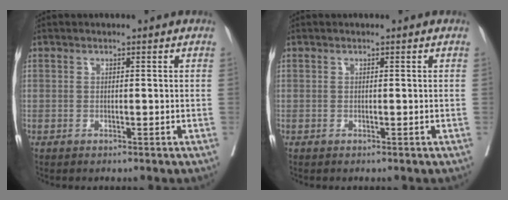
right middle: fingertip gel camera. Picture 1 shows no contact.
{"total": 0.0}